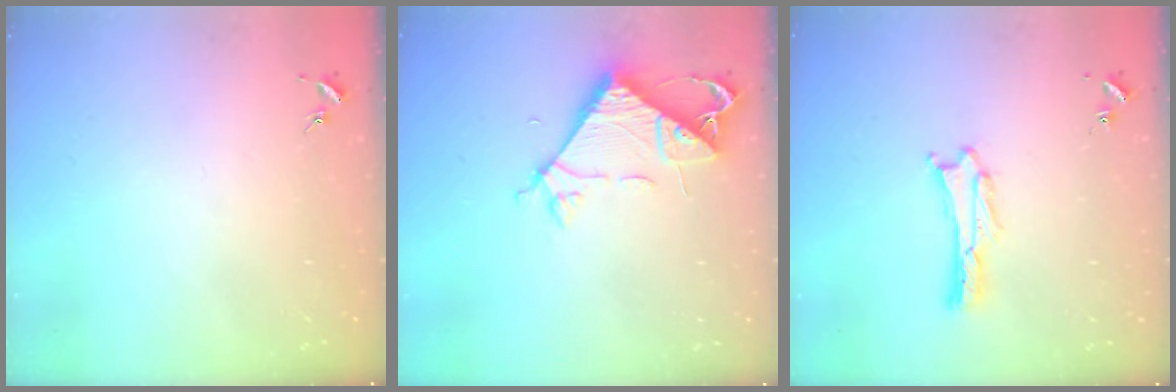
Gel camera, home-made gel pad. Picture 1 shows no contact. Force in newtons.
{"total": 7.1, "press": 7.1, "slide": 0.6}
{"total": 0.0}